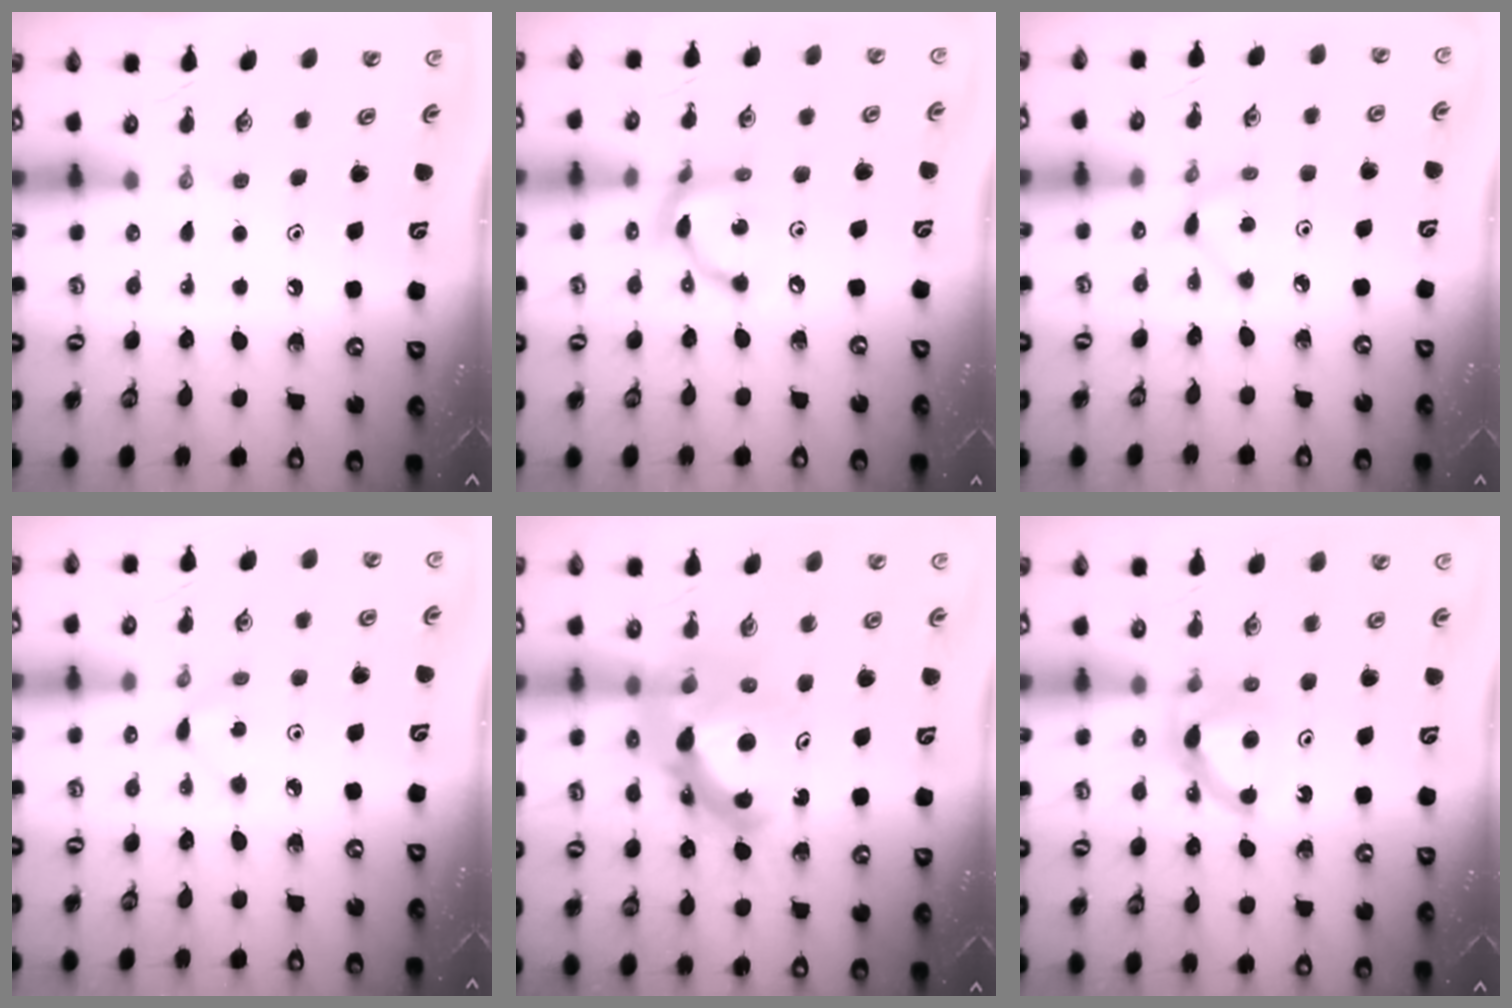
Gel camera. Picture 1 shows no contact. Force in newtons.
{"total": 9.6, "press": 9.6, "slide": 0.4}
{"total": 3.2, "press": 3.2, "slide": 0.4}
{"total": 2.6, "press": 2.6, "slide": 0.2}
{"total": 11.6, "press": 11.6, "slide": 0.5}
{"total": 8.1, "press": 8.1, "slide": 0.1}